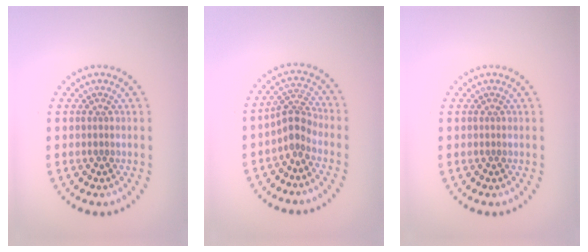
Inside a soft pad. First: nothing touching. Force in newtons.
{"total": 2.3, "press": 1.8, "slide": 1.5}
{"total": 0.0}